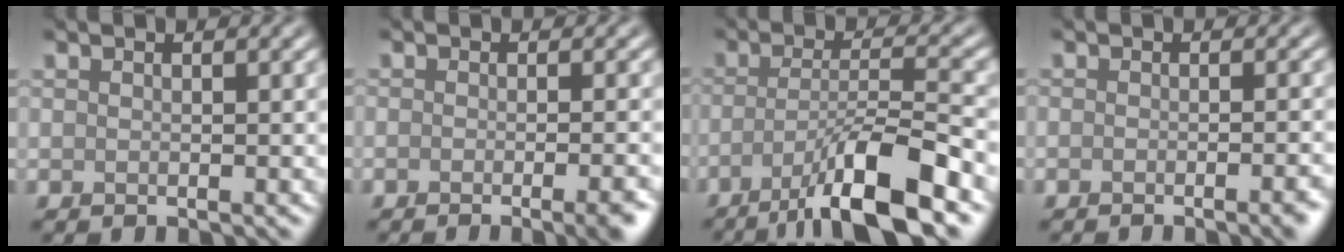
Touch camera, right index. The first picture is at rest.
{"total": 4.1, "force": [-2.4, 1.1, 3.1], "torque": [-0.017, 0.002, -0.027]}
{"total": 8.6, "force": [-5.3, 1.3, 6.7], "torque": [-0.104, 0.006, -0.098]}
{"total": 2.4, "force": [-1.7, 0.3, 1.7], "torque": [-0.017, -0.001, -0.025]}